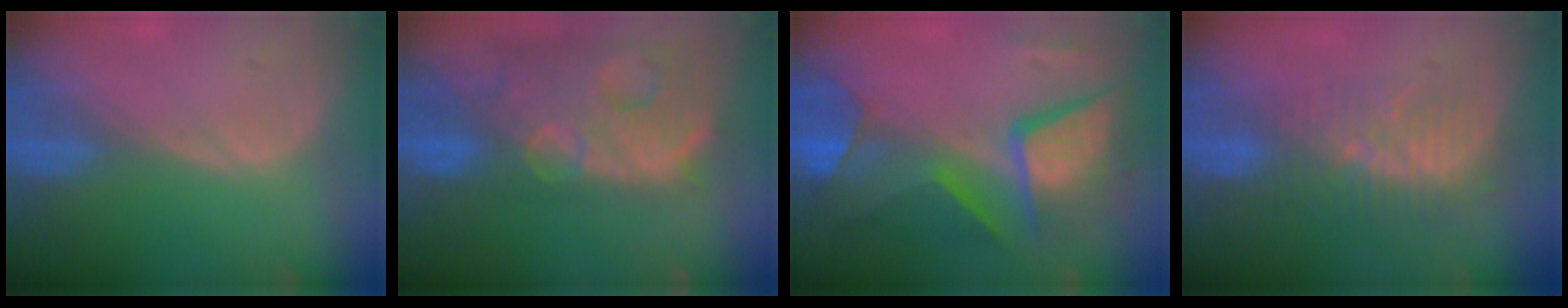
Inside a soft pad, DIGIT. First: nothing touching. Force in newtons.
{"total": 14.2, "press": 11.5, "slide": 8.3}
{"total": 11.3, "press": 11.3, "slide": 1.2}
{"total": 8.5, "press": 7.4, "slide": 4.1}